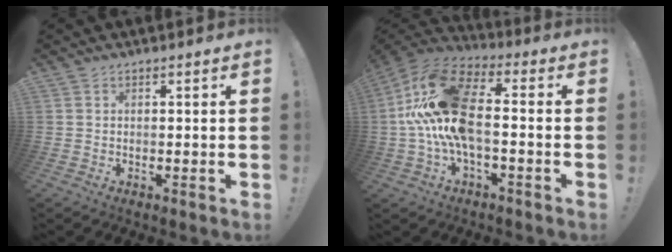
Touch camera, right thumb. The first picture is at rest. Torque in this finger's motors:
{"motor_torque": [2.18, 2.36, 2.49, -0.28, 0.23]}